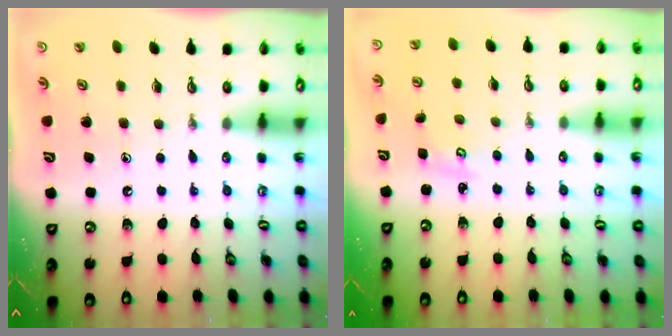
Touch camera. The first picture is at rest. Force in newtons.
{"total": 2.2, "press": 2.2, "slide": 0.3}